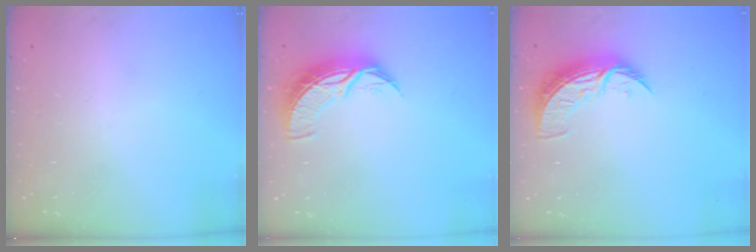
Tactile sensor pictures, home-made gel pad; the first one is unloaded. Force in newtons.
{"total": 9.0, "press": 9.0, "slide": 0.6}
{"total": 8.6, "press": 8.5, "slide": 0.8}